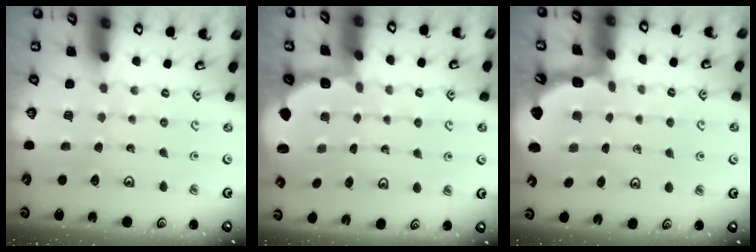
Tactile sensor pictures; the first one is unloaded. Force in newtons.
{"total": 1.9, "press": 1.8, "slide": 0.7}
{"total": 2.0, "press": 2.0, "slide": 0.2}